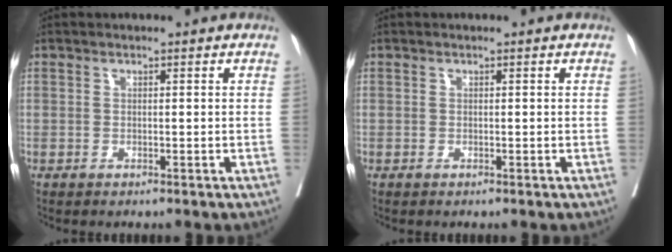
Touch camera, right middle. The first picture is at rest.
{"total": 0.0}